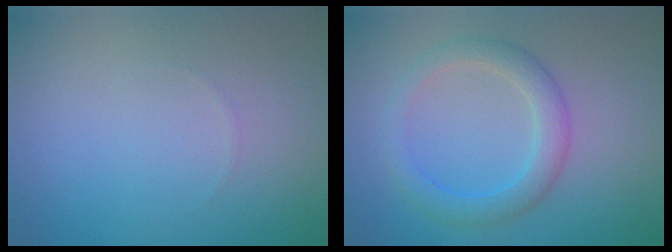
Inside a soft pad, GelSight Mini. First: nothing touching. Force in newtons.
{"total": 2.9, "press": 2.9, "slide": 0.1}